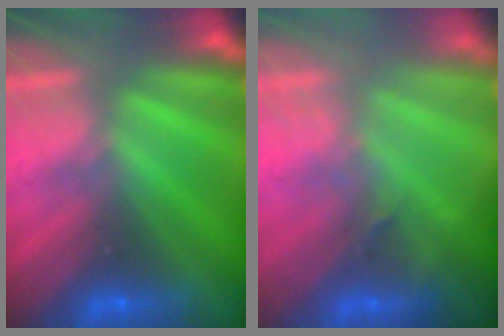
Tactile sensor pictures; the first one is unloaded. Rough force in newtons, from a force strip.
{"total": 2.7}